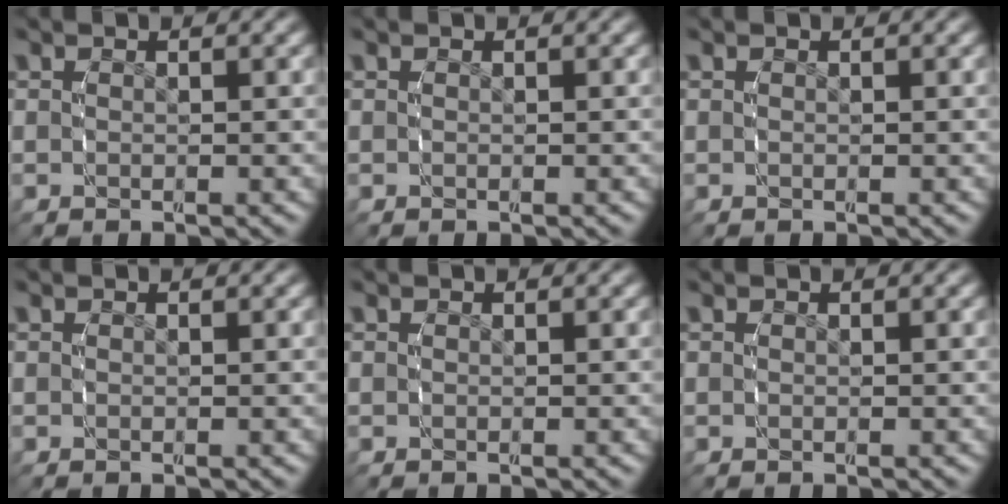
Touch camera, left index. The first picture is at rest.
{"total": 0.0}
{"total": 0.0}
{"total": 0.0}
{"total": 0.0}
{"total": 0.0}